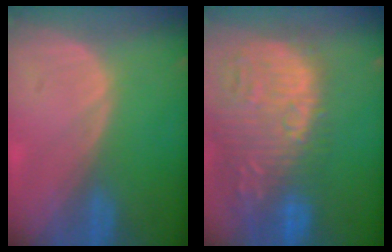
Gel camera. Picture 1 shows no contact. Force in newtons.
{"total": 16.0, "press": 13.3, "slide": 9.0}